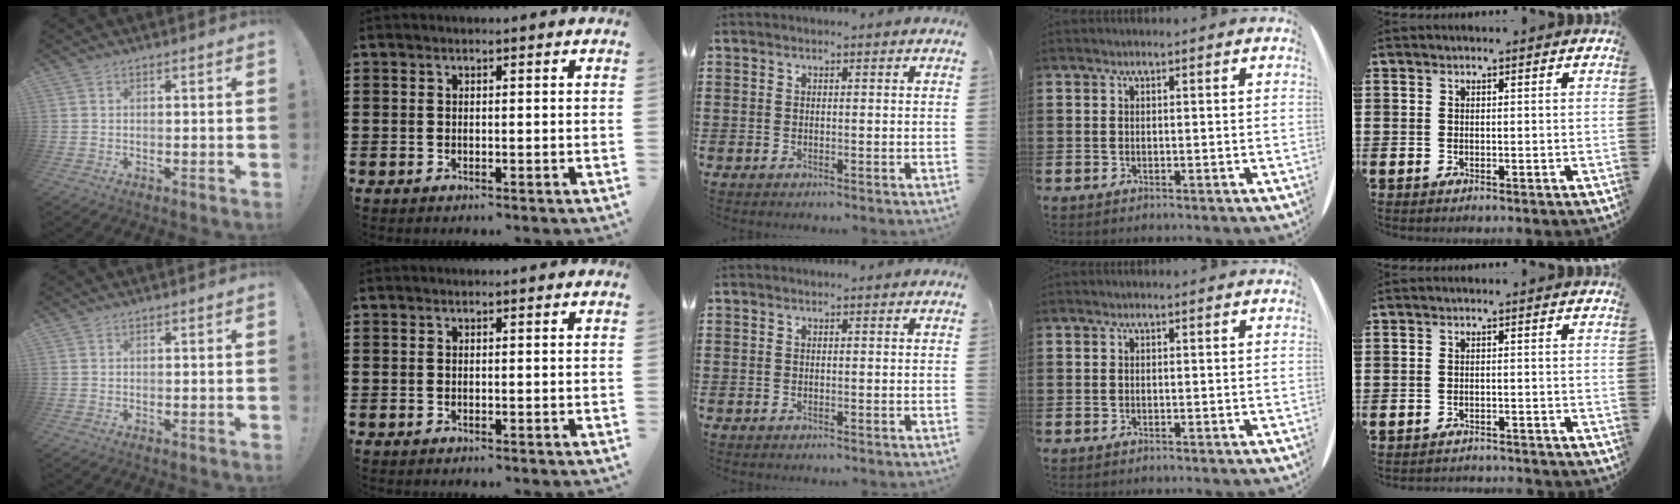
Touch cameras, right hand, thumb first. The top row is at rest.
{"little": {"total": 1.2, "force": [-1.2, 0.0, -0.1], "torque": [-0.002, 0.003, -0.026]}}